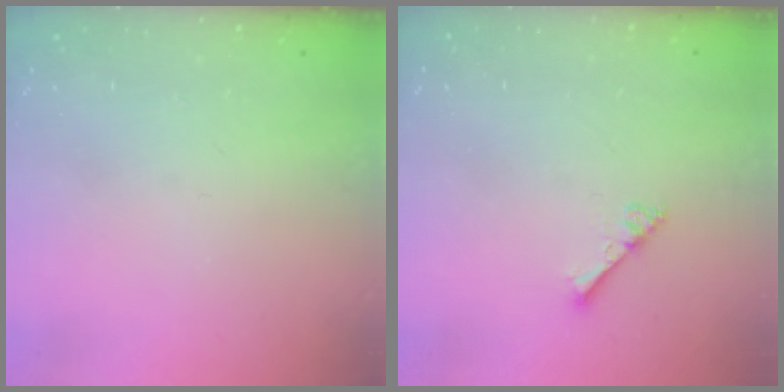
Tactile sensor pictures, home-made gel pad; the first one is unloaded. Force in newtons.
{"total": 3.3, "press": 3.2, "slide": 0.4}